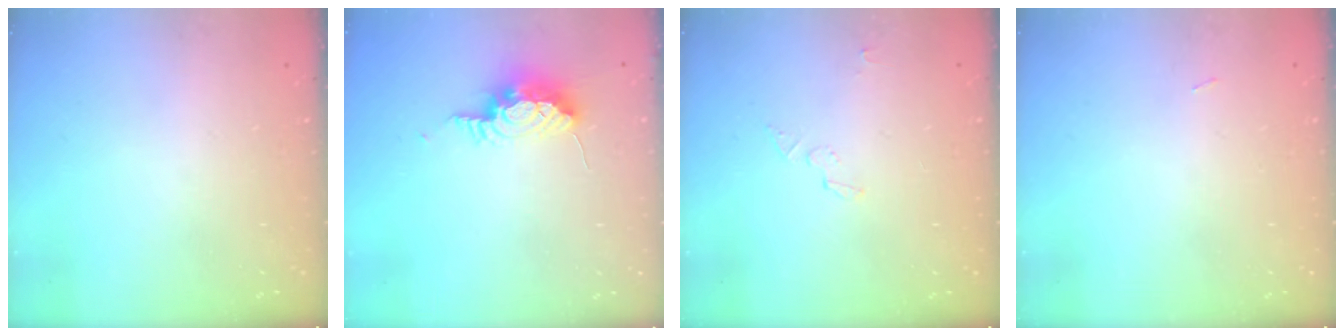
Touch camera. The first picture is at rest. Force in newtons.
{"total": 9.4, "press": 8.8, "slide": 3.4}
{"total": 2.8, "press": 2.8, "slide": 0.1}
{"total": 5.8, "press": 1.9, "slide": 5.5}